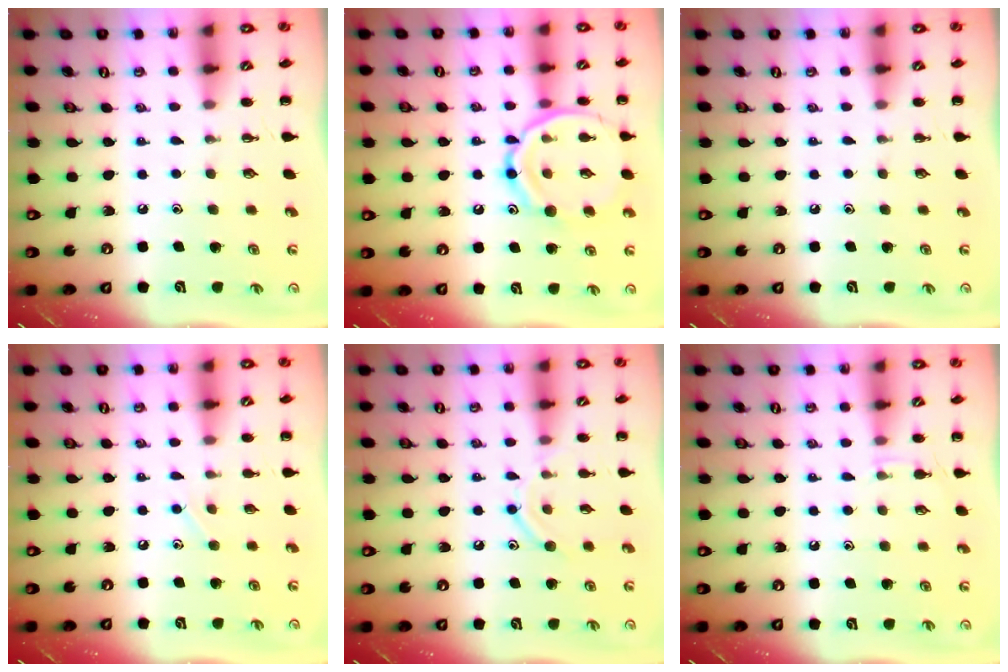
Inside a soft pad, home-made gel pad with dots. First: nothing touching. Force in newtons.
{"total": 15.3, "press": 15.2, "slide": 1.6}
{"total": 0.0}
{"total": 3.9, "press": 3.7, "slide": 1.1}
{"total": 9.4, "press": 9.4, "slide": 1.2}
{"total": 4.3, "press": 3.9, "slide": 1.7}